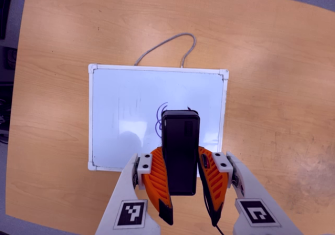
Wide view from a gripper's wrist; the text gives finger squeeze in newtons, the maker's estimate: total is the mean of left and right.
{"total": 8.4, "left": 5.9, "right": 10.9}